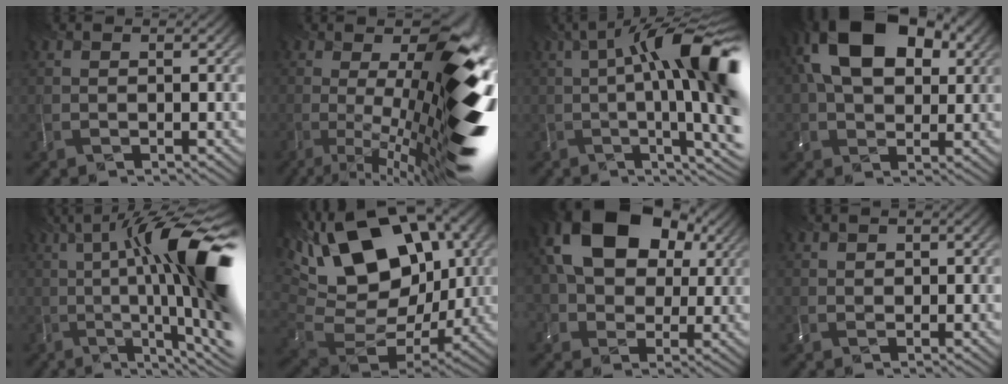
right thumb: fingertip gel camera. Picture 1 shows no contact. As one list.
[{"total": 17.0, "force": [-1.3, 4.9, 16.3], "torque": [-0.210, -0.007, -0.007]}, {"total": 15.9, "force": [1.2, 4.5, 15.2], "torque": [-0.194, 0.010, 0.032]}, {"total": 14.4, "force": [4.6, 9.2, 10.1], "torque": [-0.181, 0.023, 0.071]}, {"total": 17.8, "force": [0.9, 5.0, 17.1], "torque": [-0.243, 0.022, 0.026]}, {"total": 19.3, "force": [5.8, 12.0, 13.9], "torque": [-0.264, 0.020, 0.107]}, {"total": 18.0, "force": [5.7, 12.8, 11.3], "torque": [-0.207, 0.042, 0.101]}, {"total": 1.0, "force": [0.2, 0.9, 0.4], "torque": [0.003, -0.004, 0.011]}]